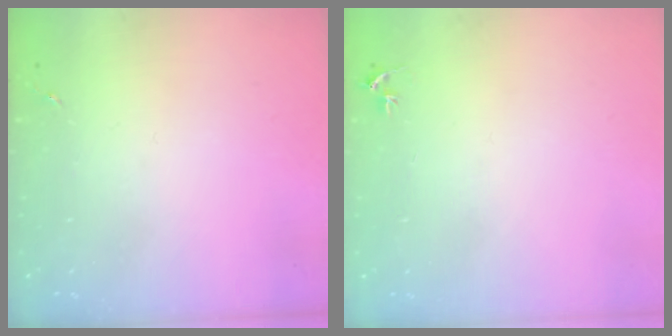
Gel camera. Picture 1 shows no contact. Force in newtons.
{"total": 2.9, "press": 2.9, "slide": 0.2}